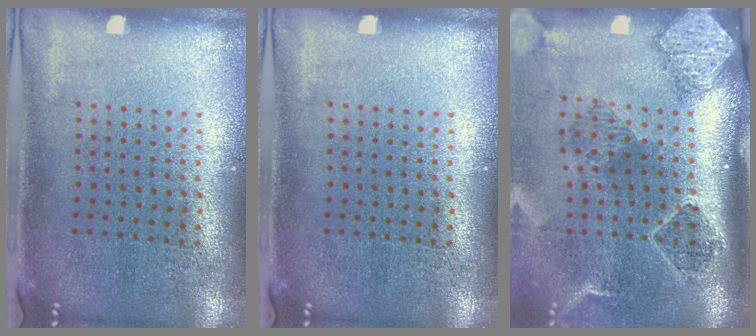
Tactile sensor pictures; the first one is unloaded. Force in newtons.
{"total": 0.0}
{"total": 2.8, "press": 2.0, "slide": 1.9}